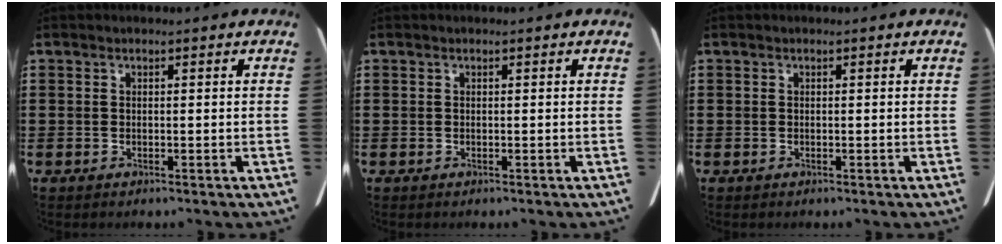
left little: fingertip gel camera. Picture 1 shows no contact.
{"total": 0.0}
{"total": 0.0}